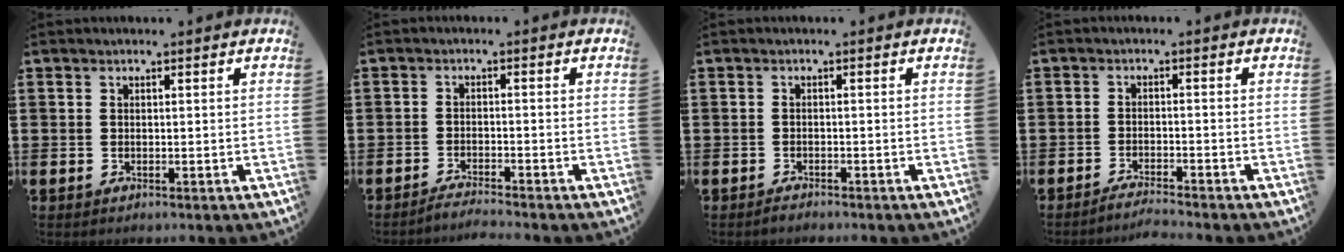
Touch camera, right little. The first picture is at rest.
{"total": 1.8, "force": [-1.8, -0.2, 0.4], "torque": [-0.007, 0.004, -0.035]}
{"total": 0.8, "force": [-0.8, 0.1, 0.1], "torque": [-0.005, -0.003, -0.016]}
{"total": 2.0, "force": [-2.0, -0.2, 0.5], "torque": [-0.007, 0.004, -0.039]}